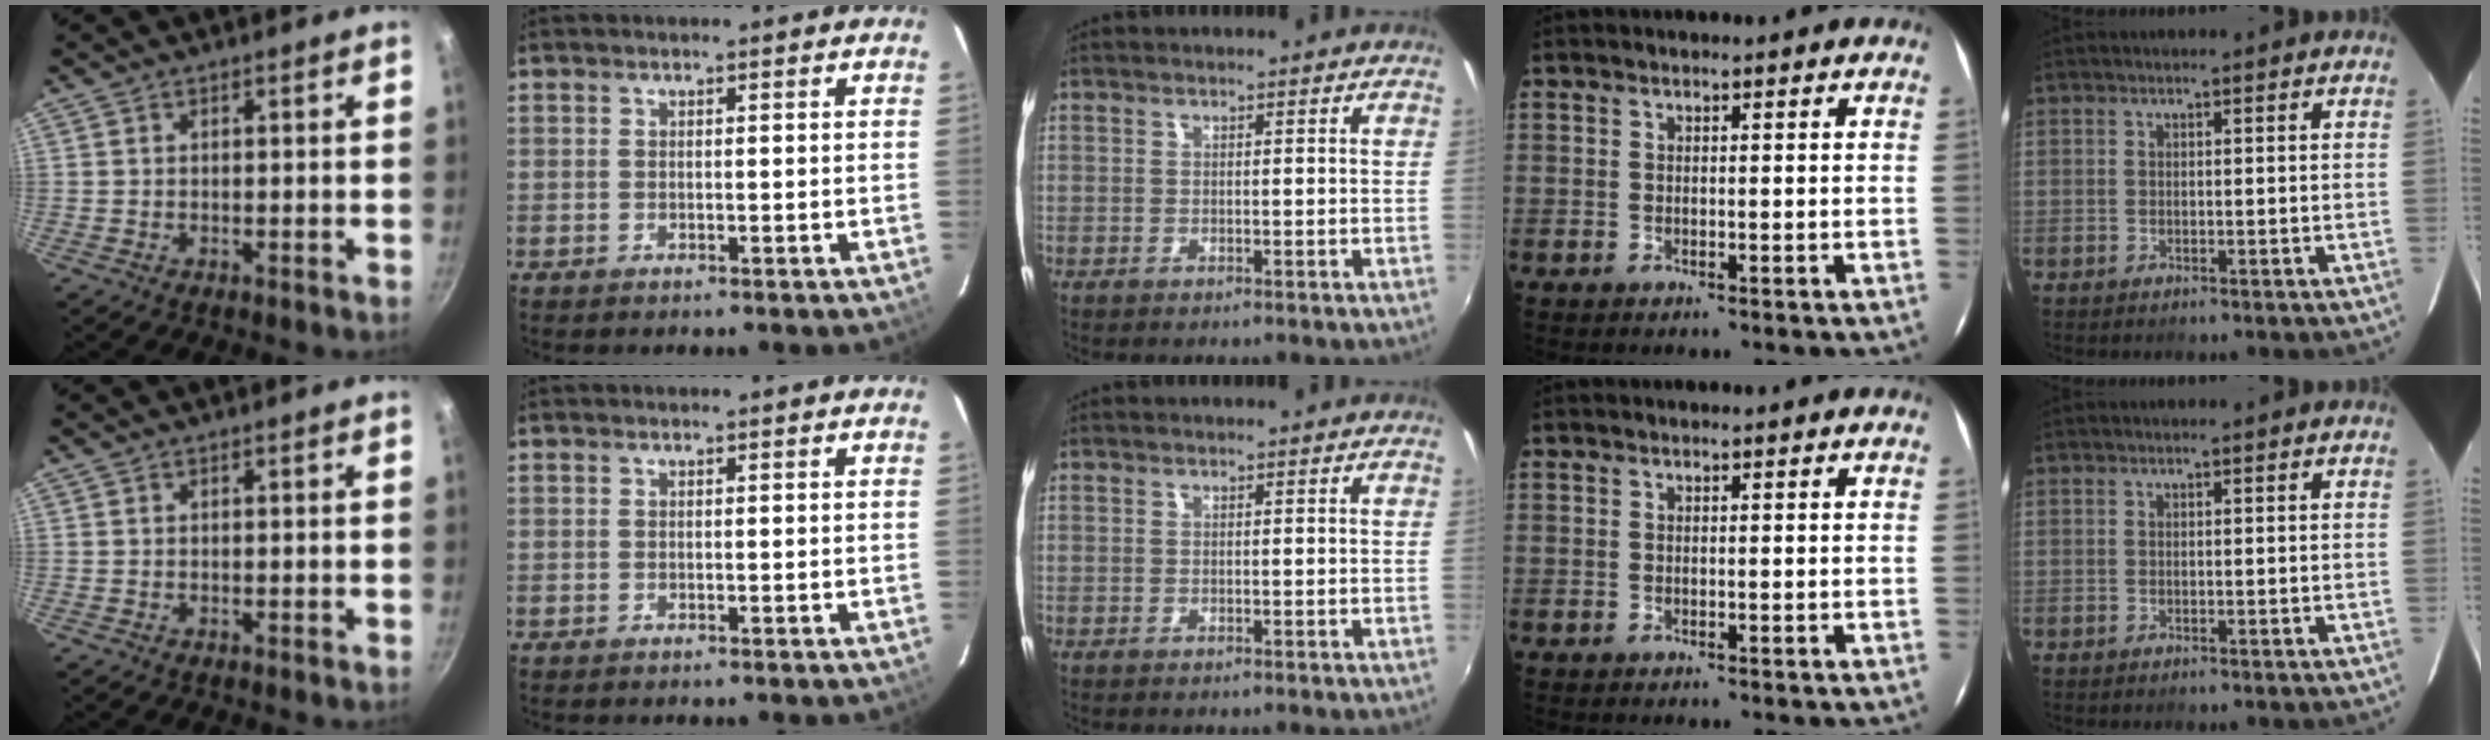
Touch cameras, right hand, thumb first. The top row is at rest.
{}